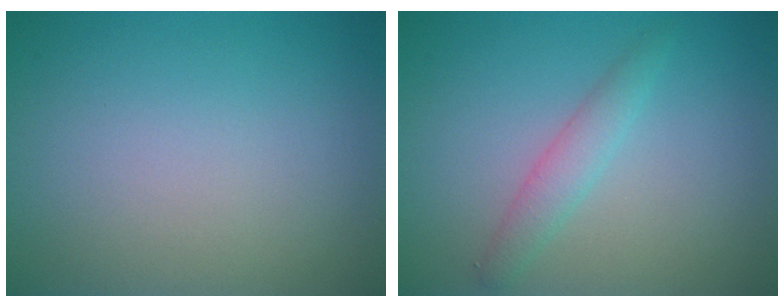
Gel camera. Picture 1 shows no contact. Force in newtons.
{"total": 2.0, "press": 2.0, "slide": 0.1}